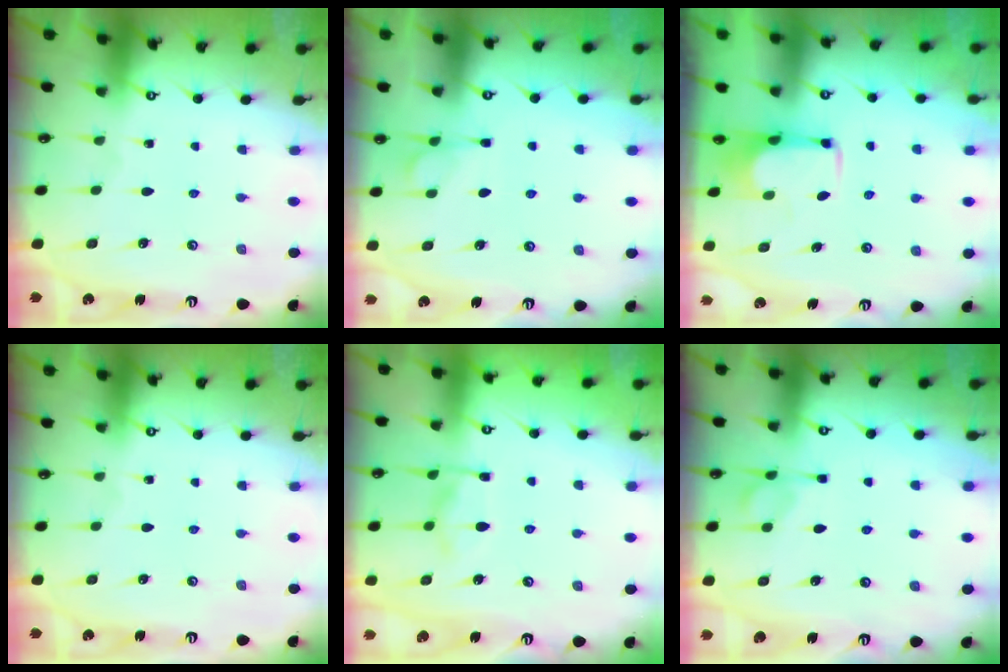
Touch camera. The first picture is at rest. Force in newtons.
{"total": 1.5, "press": 0.9, "slide": 1.2}
{"total": 3.6, "press": 3.5, "slide": 0.7}
{"total": 0.0}
{"total": 5.6, "press": 5.4, "slide": 1.5}
{"total": 6.1, "press": 6.1, "slide": 0.5}